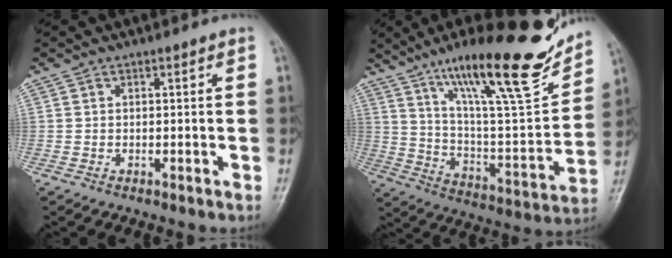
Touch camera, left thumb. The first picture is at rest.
{"total": 25.0, "force": [17.4, 4.6, 17.3], "torque": [-0.241, -0.079, 0.291]}